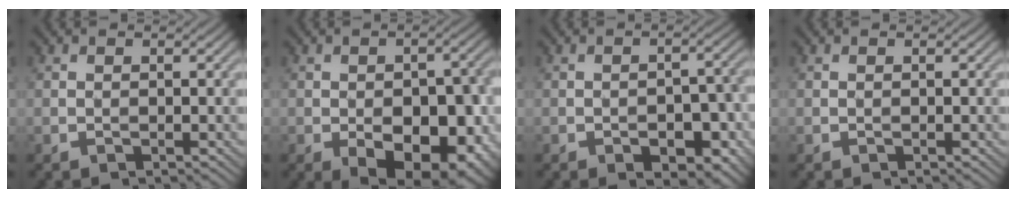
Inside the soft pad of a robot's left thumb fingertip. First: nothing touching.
{"total": 13.4, "force": [-5.6, 7.1, 9.9], "torque": [-0.111, -0.009, -0.067]}
{"total": 6.8, "force": [-3.4, 3.3, 4.9], "torque": [-0.069, 0.001, -0.041]}
{"total": 0.0}